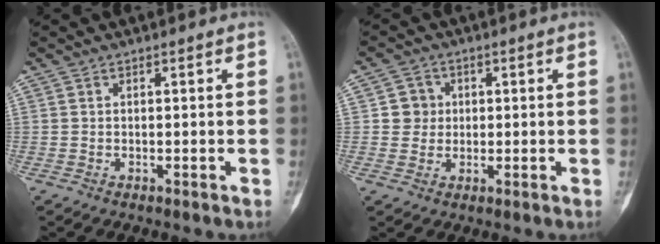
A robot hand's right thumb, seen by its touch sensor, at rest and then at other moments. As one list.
[{"total": 3.8, "force": [0.5, 3.8, 0.6], "torque": [0.019, 0.006, 0.003]}]